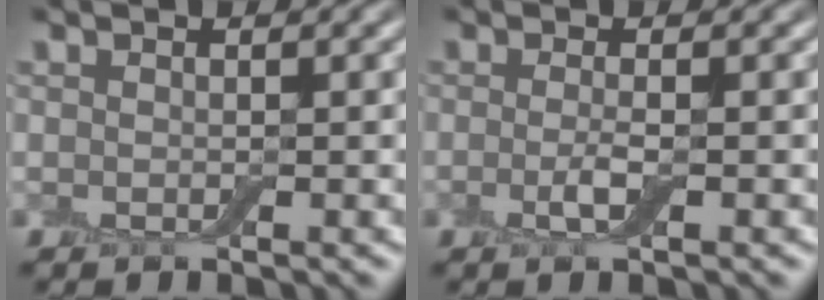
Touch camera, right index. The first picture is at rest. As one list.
[{"total": 1.7, "force": [-0.4, 0.3, 1.6], "torque": [-0.034, -0.005, -0.012]}]